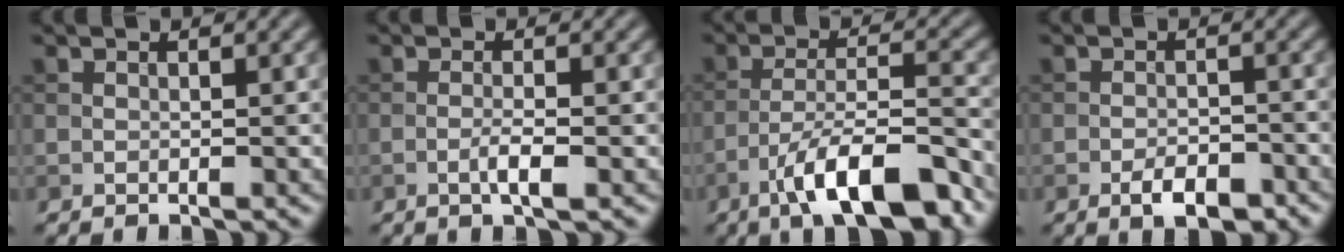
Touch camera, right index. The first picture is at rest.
{"total": 2.0, "force": [-0.7, 0.3, 1.9], "torque": [-0.036, 0.002, -0.016]}
{"total": 10.1, "force": [-6.4, 2.7, 7.3], "torque": [-0.117, 0.010, -0.113]}
{"total": 3.3, "force": [-2.0, 1.4, 2.3], "torque": [-0.035, 0.002, -0.034]}